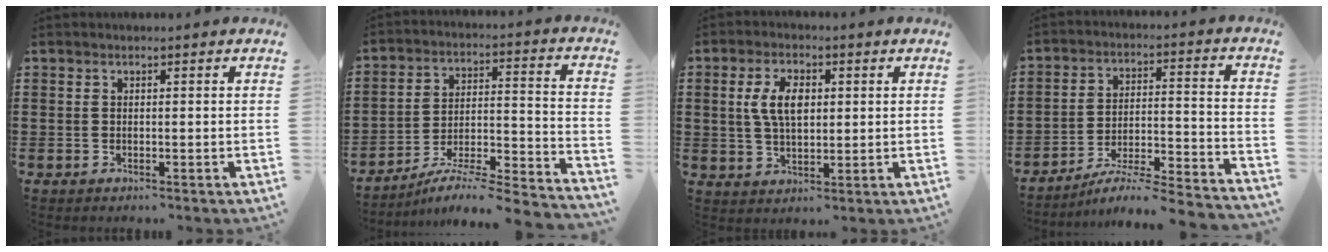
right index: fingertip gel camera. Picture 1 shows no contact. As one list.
[{"total": 5.7, "force": [-5.0, 0.1, 2.7], "torque": [-0.042, -0.012, -0.101]}, {"total": 6.2, "force": [1.2, 3.3, 5.1], "torque": [-0.115, 0.011, 0.017]}, {"total": 5.4, "force": [-4.9, -0.1, 2.3], "torque": [-0.036, -0.013, -0.098]}]